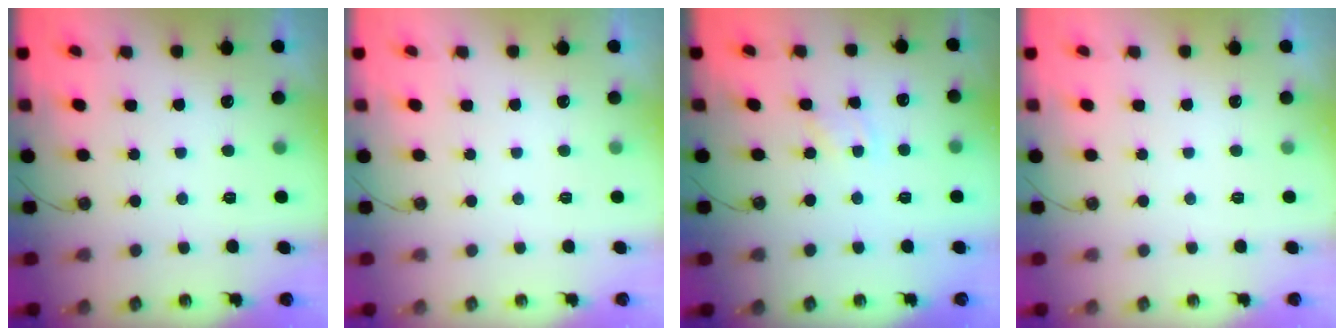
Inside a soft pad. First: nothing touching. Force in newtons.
{"total": 0.0}
{"total": 1.7, "press": 1.6, "slide": 0.2}
{"total": 0.0}